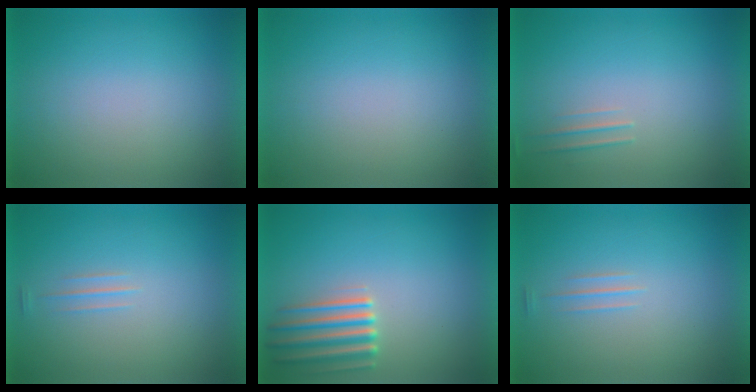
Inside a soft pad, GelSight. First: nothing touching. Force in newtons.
{"total": 1.0}
{"total": 1.6}
{"total": 1.3}
{"total": 4.3}
{"total": 1.2}